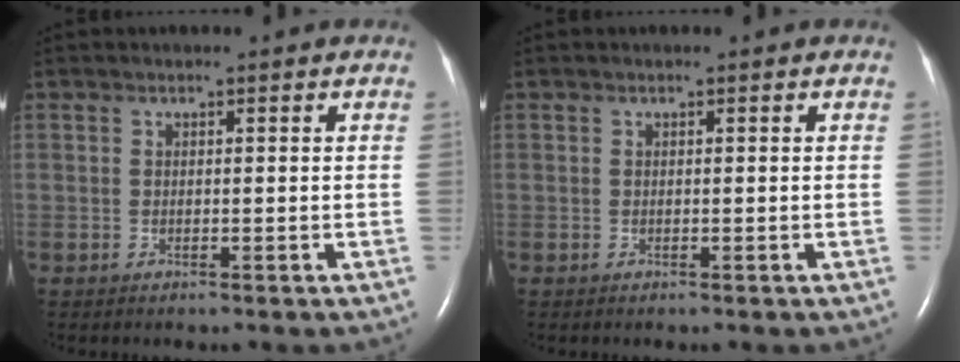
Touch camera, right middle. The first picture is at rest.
{"total": 0.0}